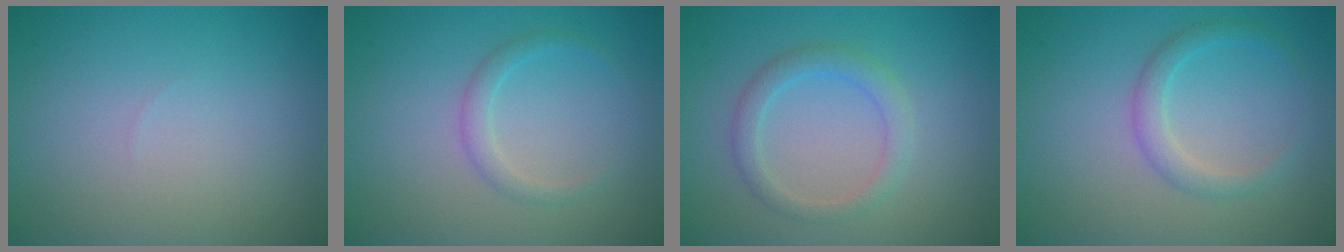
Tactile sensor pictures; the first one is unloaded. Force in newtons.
{"total": 1.6, "press": 1.6, "slide": 0.1}
{"total": 2.4, "press": 2.4, "slide": 0.1}
{"total": 2.1, "press": 2.1, "slide": 0.1}